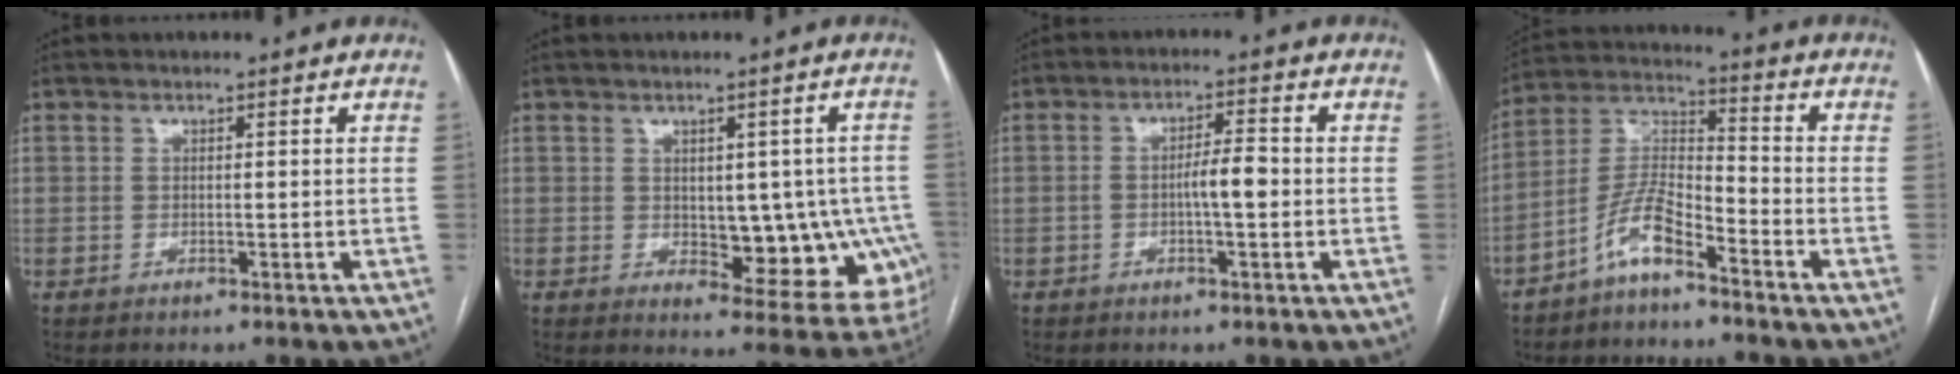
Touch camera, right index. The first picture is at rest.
{"total": 11.1, "force": [-1.3, 6.0, 9.2], "torque": [-0.085, 0.013, 0.001]}
{"total": 4.0, "force": [-0.8, 0.7, 3.8], "torque": [-0.063, 0.009, -0.012]}
{"total": 8.0, "force": [-5.5, 1.7, 5.5], "torque": [-0.126, 0.011, -0.114]}